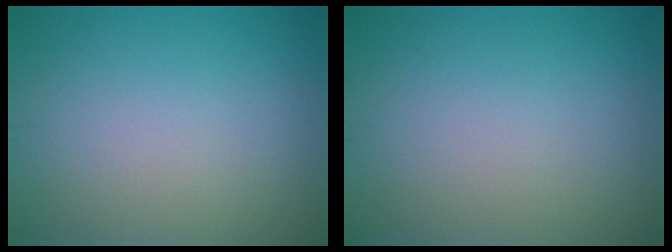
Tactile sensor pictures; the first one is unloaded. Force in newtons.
{"total": 0.0}